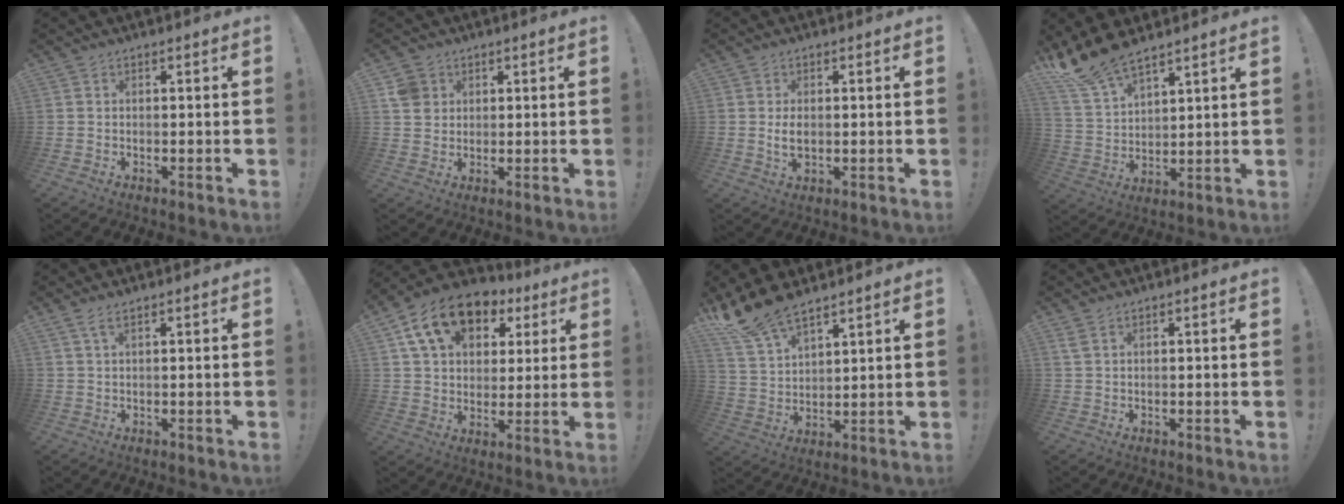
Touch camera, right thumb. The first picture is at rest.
{"total": 5.7, "force": [2.2, 5.0, 1.6], "torque": [-0.020, -0.003, 0.045]}
{"total": 3.5, "force": [0.1, 1.9, 3.0], "torque": [-0.040, -0.007, -0.004]}
{"total": 11.7, "force": [10.2, 3.7, 4.4], "torque": [-0.106, -0.057, 0.195]}
{"total": 2.2, "force": [1.2, 0.5, 1.7], "torque": [-0.034, -0.001, 0.023]}
{"total": 15.9, "force": [8.2, 10.8, 8.4], "torque": [-0.139, -0.032, 0.154]}
{"total": 12.1, "force": [10.2, 4.3, 4.8], "torque": [-0.104, -0.059, 0.194]}
{"total": 1.8, "force": [1.1, 0.4, 1.4], "torque": [-0.031, 0.002, 0.020]}